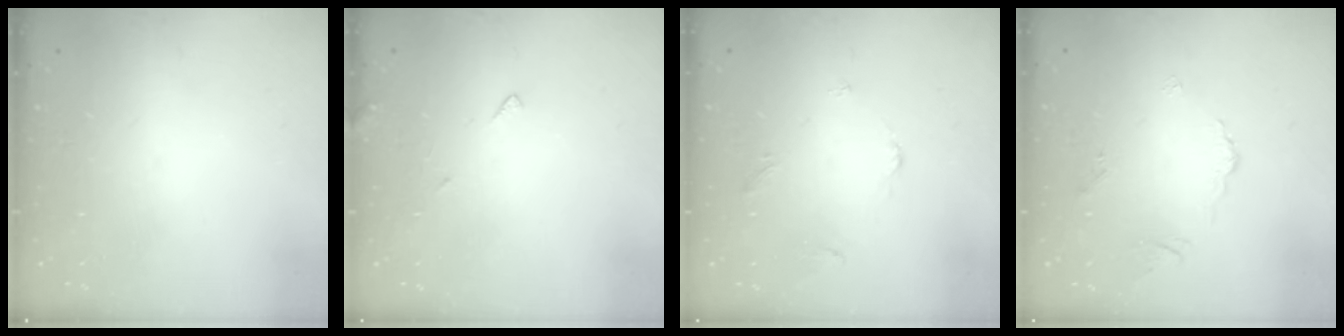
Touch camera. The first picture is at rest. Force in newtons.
{"total": 5.2, "press": 5.2, "slide": 0.3}
{"total": 2.9, "press": 2.9, "slide": 0.5}
{"total": 3.1, "press": 3.0, "slide": 0.6}